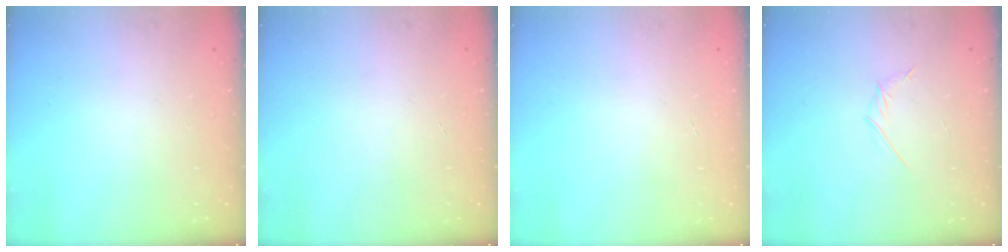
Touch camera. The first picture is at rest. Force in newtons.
{"total": 0.0}
{"total": 0.0}
{"total": 2.8, "press": 2.7, "slide": 0.8}